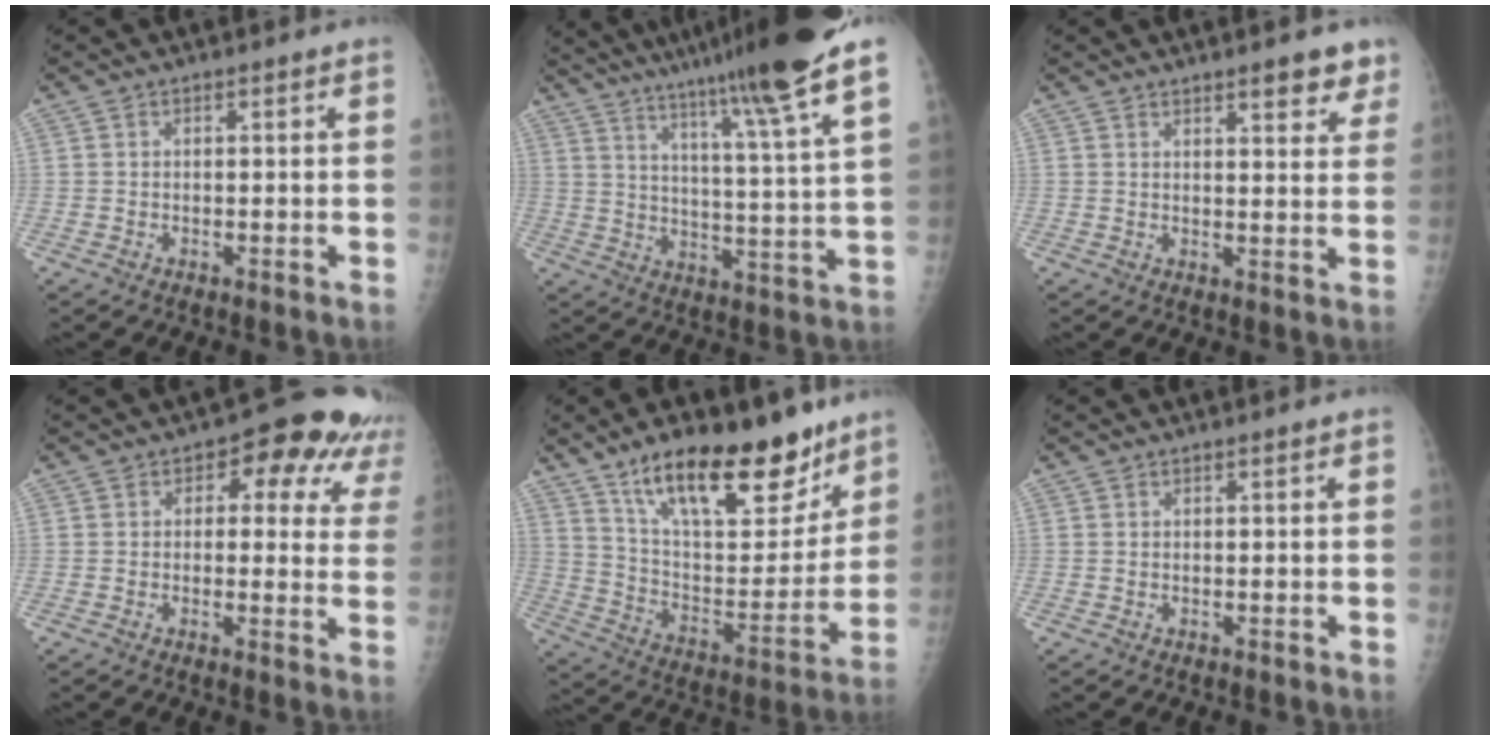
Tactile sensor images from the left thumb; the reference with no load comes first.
{"total": 21.7, "force": [15.4, 0.0, 15.3], "torque": [-0.226, -0.066, 0.227]}
{"total": 6.1, "force": [4.5, 1.9, 3.7], "torque": [-0.021, -0.022, 0.055]}
{"total": 13.3, "force": [6.1, 7.3, 9.2], "torque": [-0.052, -0.012, 0.051]}
{"total": 23.2, "force": [15.9, 9.2, 14.2], "torque": [-0.177, -0.072, 0.265]}
{"total": 0.0}